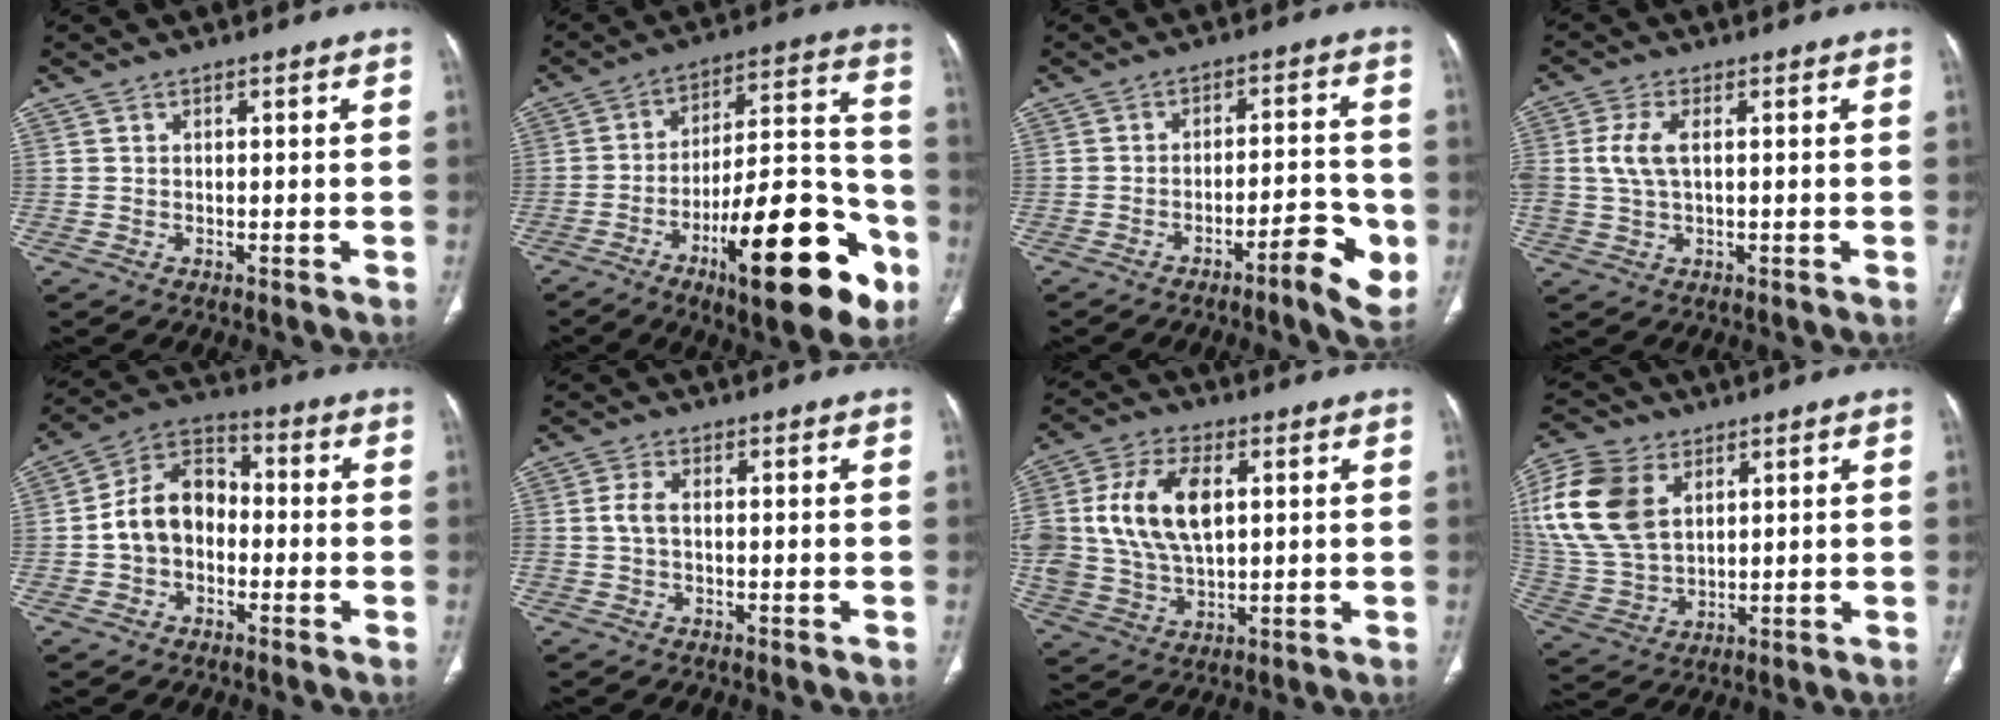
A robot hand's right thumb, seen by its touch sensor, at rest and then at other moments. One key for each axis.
{"total": 25.8, "fx": -11.6, "fy": 8.1, "fz": 21.6, "tx": -0.280, "ty": 0.070, "tz": -0.167}
{"total": 9.1, "fx": -3.9, "fy": 2.1, "fz": 8.0, "tx": -0.102, "ty": 0.025, "tz": -0.053}
{"total": 5.9, "fx": 0.8, "fy": 3.0, "fz": 4.9, "tx": -0.125, "ty": 0.006, "tz": 0.016}
{"total": 11.0, "fx": -1.5, "fy": 8.2, "fz": 7.2, "tx": -0.111, "ty": 0.039, "tz": -0.042}
{"total": 3.0, "fx": -0.1, "fy": 1.6, "fz": 2.5, "tx": -0.062, "ty": 0.004, "tz": -0.006}
{"total": 17.0, "fx": 3.3, "fy": 10.3, "fz": 13.1, "tx": -0.260, "ty": 0.004, "tz": 0.065}
{"total": 18.5, "fx": 6.0, "fy": 12.2, "fz": 12.4, "tx": -0.266, "ty": -0.014, "tz": 0.122}